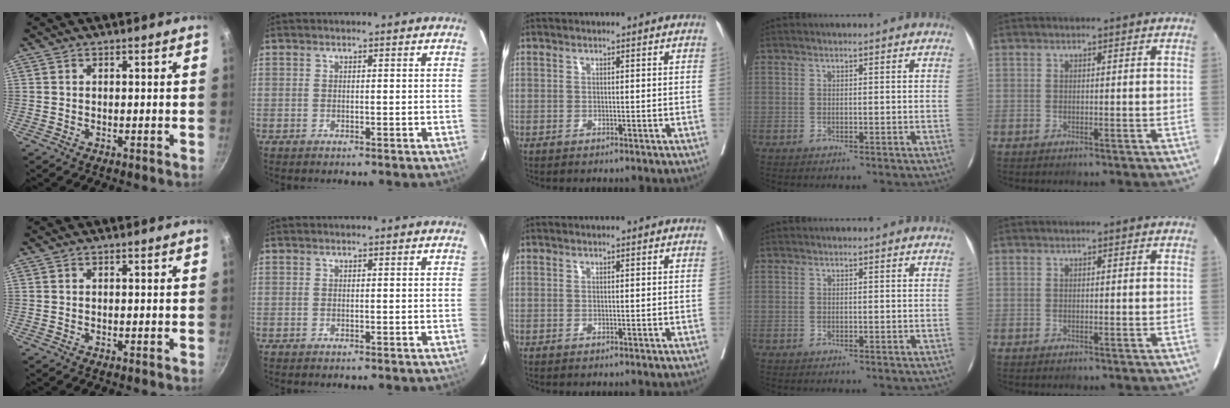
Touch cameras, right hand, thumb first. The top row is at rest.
{}